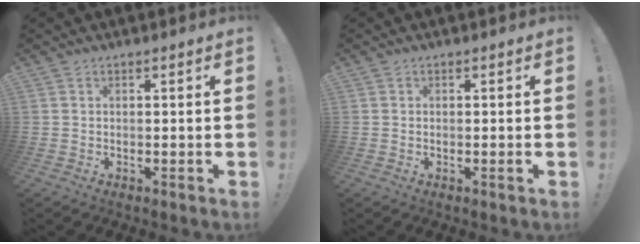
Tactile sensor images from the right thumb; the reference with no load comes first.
{"total": 1.1, "force": [-0.3, -0.2, 1.0], "torque": [-0.026, 0.003, -0.004]}